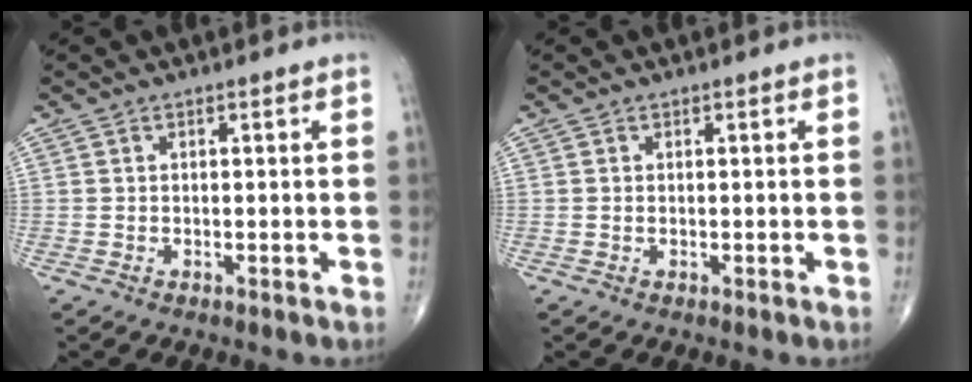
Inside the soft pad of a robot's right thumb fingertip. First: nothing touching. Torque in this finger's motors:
{"motor_torque": [-0.01, -0.11, -0.02, 0.16, 0.01]}